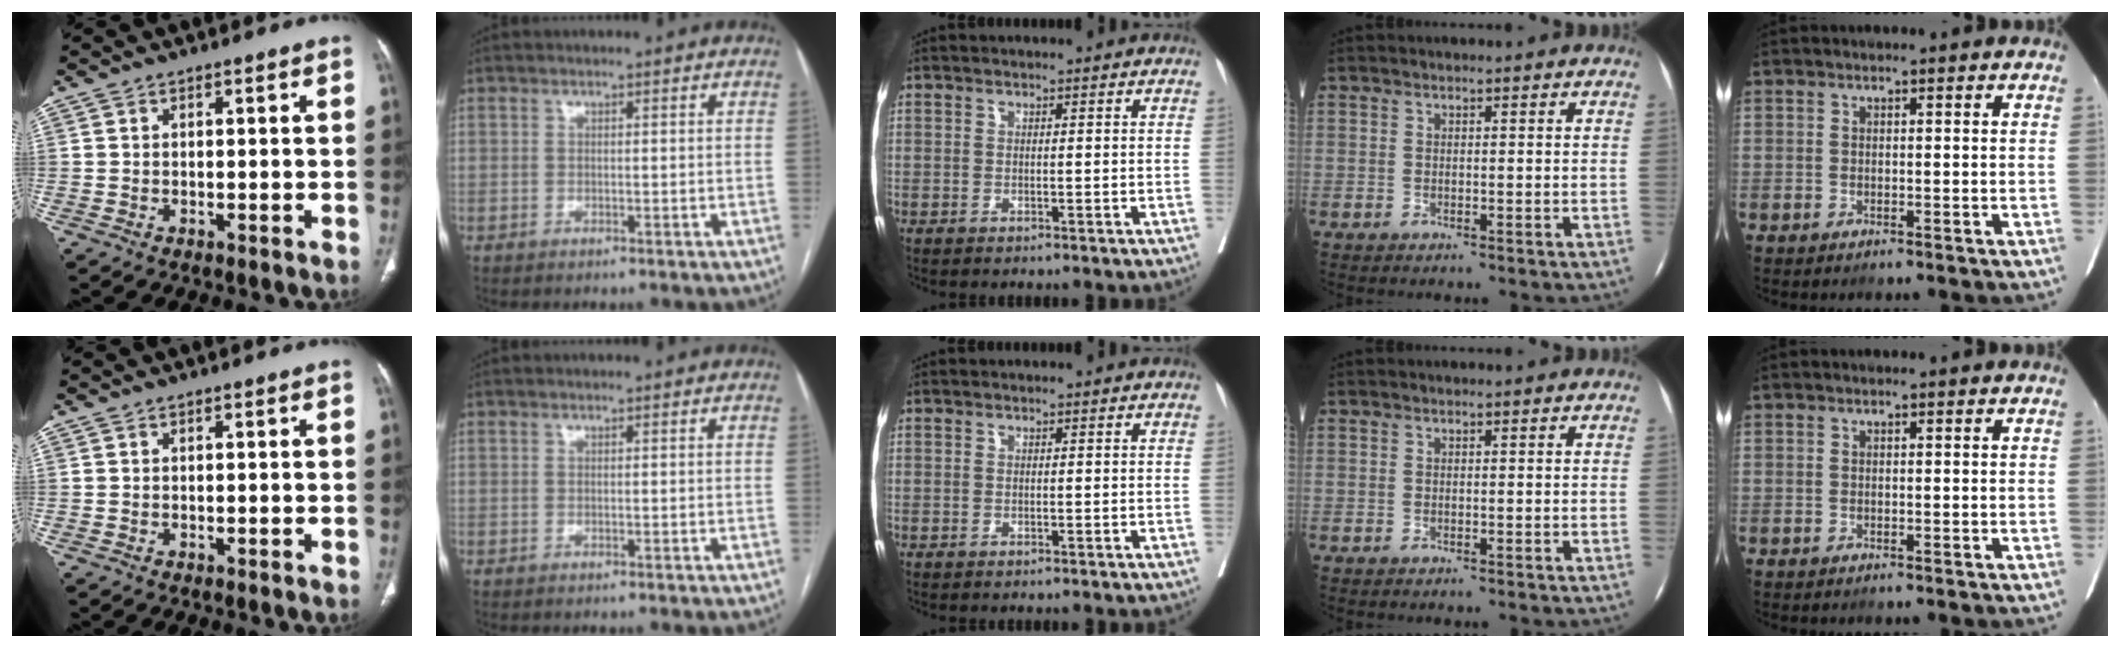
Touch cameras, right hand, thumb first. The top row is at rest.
{}